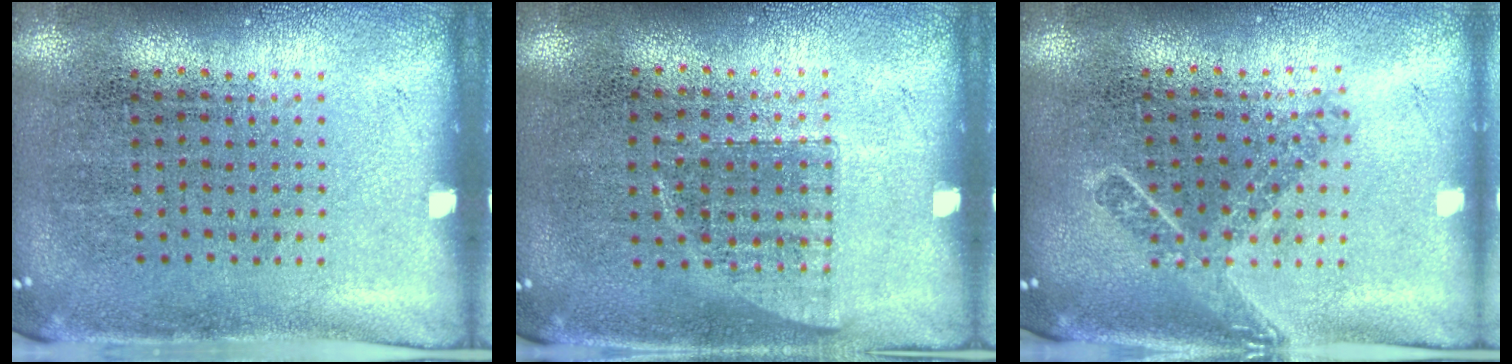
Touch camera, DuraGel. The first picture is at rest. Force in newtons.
{"total": 0.6, "press": 0.6, "slide": 0.2}
{"total": 1.8, "press": 1.4, "slide": 1.2}